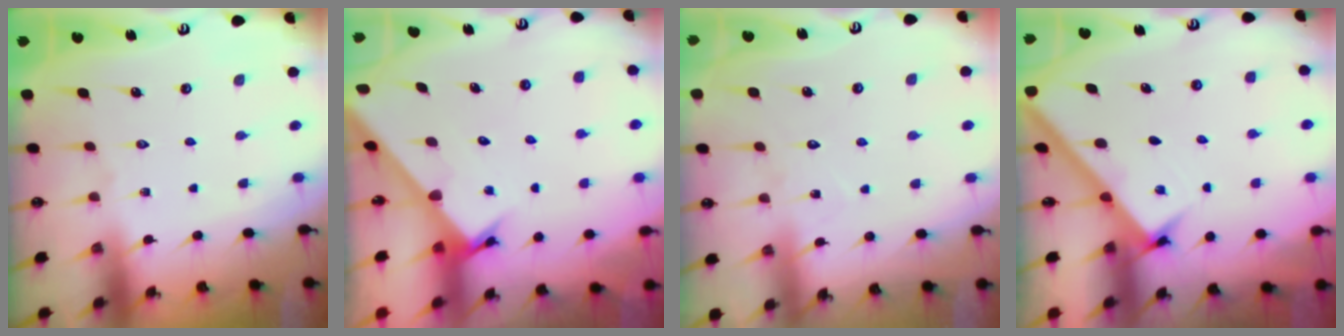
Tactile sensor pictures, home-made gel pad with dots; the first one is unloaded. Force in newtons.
{"total": 2.3, "press": 2.3, "slide": 0.1}
{"total": 6.8, "press": 6.8, "slide": 0.6}
{"total": 2.5, "press": 2.5, "slide": 0.3}